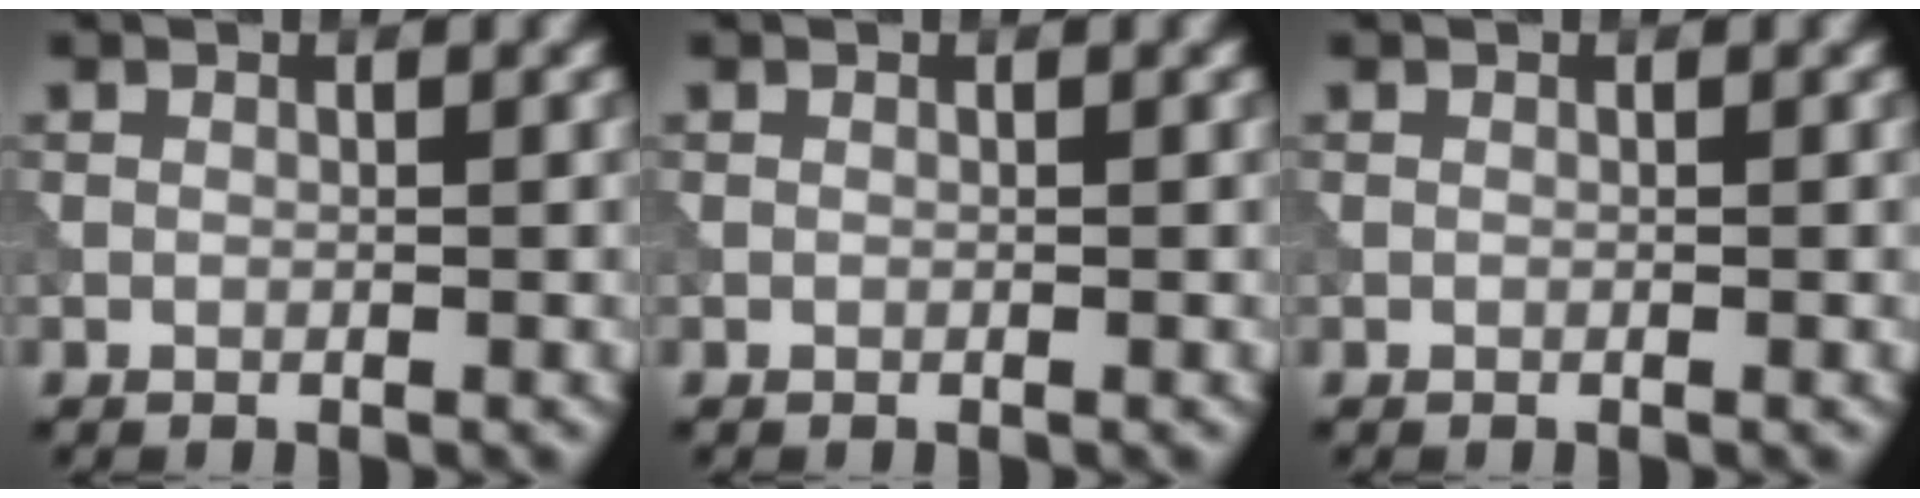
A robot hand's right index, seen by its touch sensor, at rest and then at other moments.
{"total": 0.0}
{"total": 0.0}